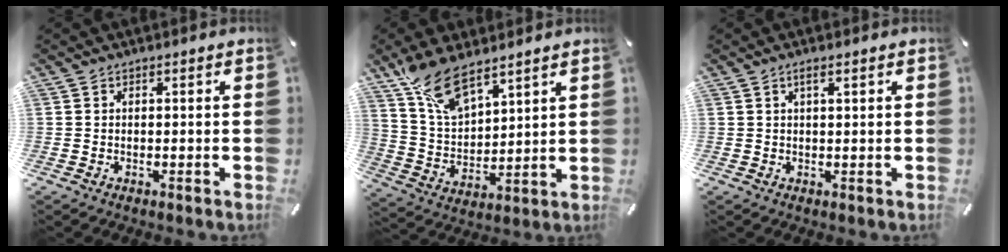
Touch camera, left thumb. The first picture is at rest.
{"total": 12.5, "force": [9.2, 5.3, 6.6], "torque": [-0.151, -0.043, 0.173]}
{"total": 1.7, "force": [0.7, 0.3, 1.4], "torque": [-0.029, 0.000, 0.012]}